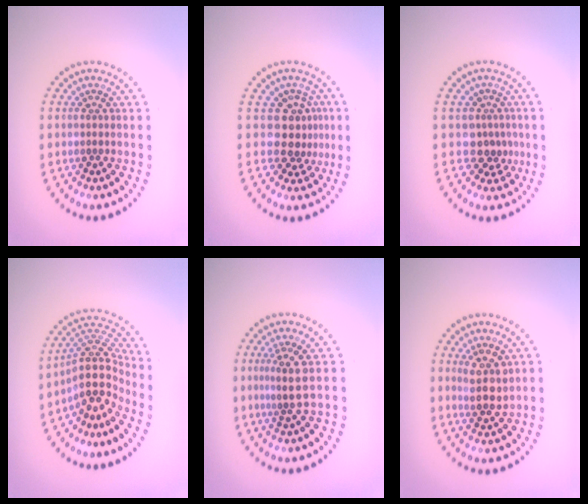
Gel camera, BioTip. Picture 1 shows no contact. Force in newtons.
{"total": 3.3, "press": 2.4, "slide": 2.2}
{"total": 2.7, "press": 2.0, "slide": 1.8}
{"total": 4.8, "press": 3.6, "slide": 3.3}
{"total": 2.6, "press": 2.0, "slide": 1.8}
{"total": 2.9, "press": 2.6, "slide": 1.2}